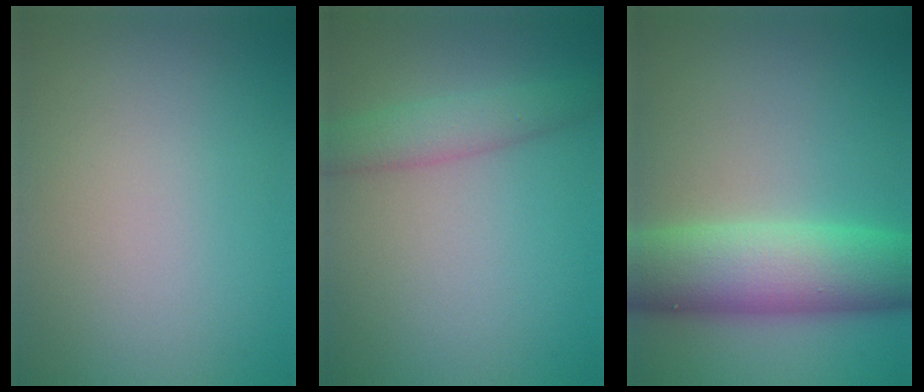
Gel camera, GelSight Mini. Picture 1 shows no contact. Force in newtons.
{"total": 2.7, "press": 2.7, "slide": 0.1}
{"total": 9.2, "press": 9.2, "slide": 0.3}